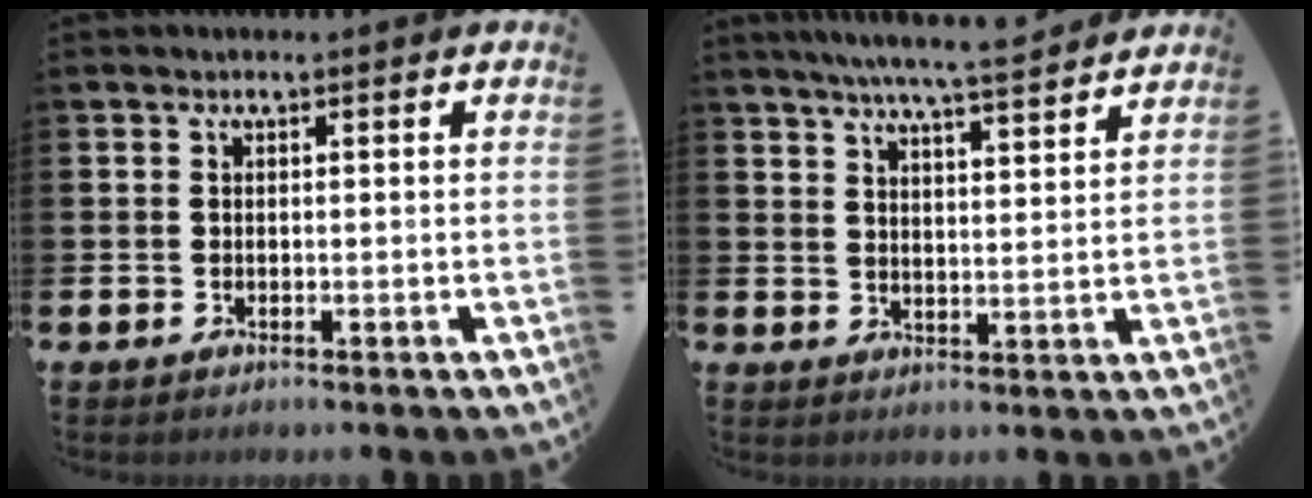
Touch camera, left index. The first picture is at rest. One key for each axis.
{"total": 6.6, "fx": 6.2, "fy": -0.3, "fz": 2.2, "tx": -0.048, "ty": -0.035, "tz": 0.107}